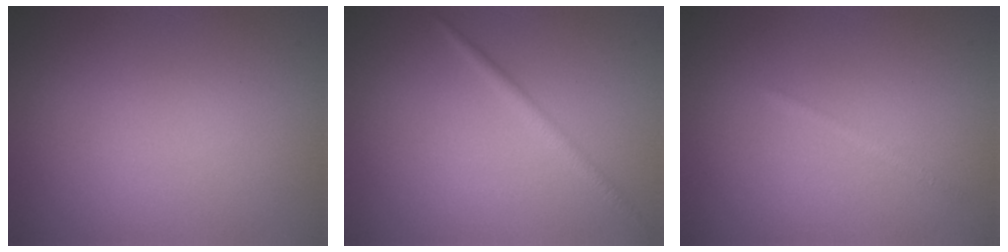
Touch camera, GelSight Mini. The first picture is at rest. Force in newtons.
{"total": 1.3, "press": 1.3, "slide": 0.0}
{"total": 0.8, "press": 0.8, "slide": 0.0}